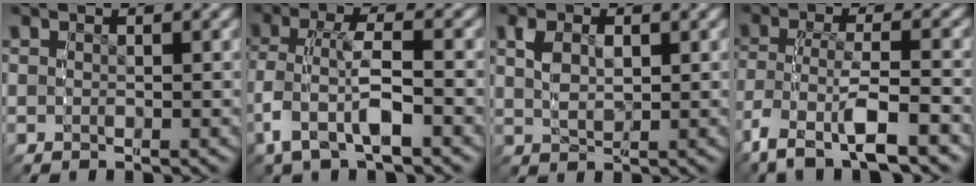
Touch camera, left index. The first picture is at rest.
{"total": 5.3, "force": [-1.4, 3.1, 4.1], "torque": [-0.096, -0.008, -0.019]}
{"total": 3.0, "force": [0.6, 2.0, 2.1], "torque": [-0.044, -0.005, 0.019]}
{"total": 5.9, "force": [-2.7, 2.9, 4.3], "torque": [-0.097, -0.022, -0.032]}